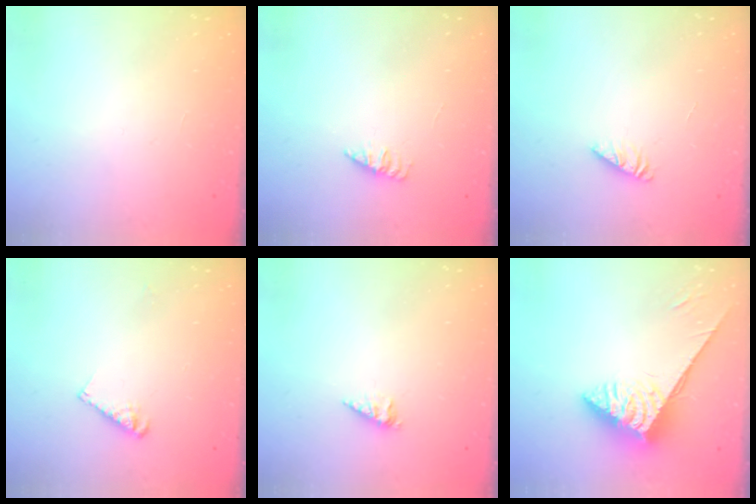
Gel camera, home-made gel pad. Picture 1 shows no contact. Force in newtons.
{"total": 1.8, "press": 1.8, "slide": 0.4}
{"total": 1.8, "press": 1.8, "slide": 0.3}
{"total": 5.2, "press": 5.2, "slide": 0.8}
{"total": 2.3, "press": 2.2, "slide": 0.3}
{"total": 6.3, "press": 6.3, "slide": 0.4}